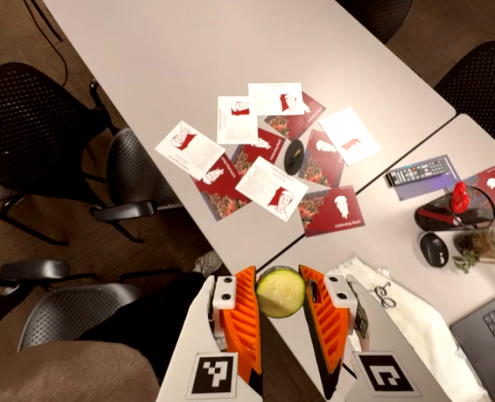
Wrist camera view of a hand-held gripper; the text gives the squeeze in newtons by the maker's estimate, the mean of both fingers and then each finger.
{"total": 13.0, "left": 13.4, "right": 12.6}